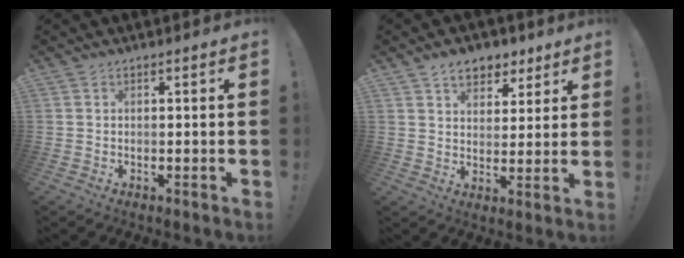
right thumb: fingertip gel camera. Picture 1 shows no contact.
{"total": 8.3, "force": [5.4, 5.5, 3.1], "torque": [-0.035, -0.030, 0.100]}